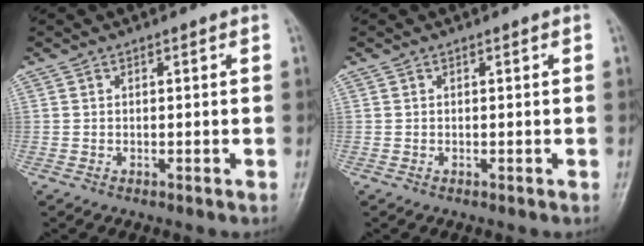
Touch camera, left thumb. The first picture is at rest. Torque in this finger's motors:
{"motor_torque": [0.00, 0.00, -0.05, 0.03, 0.00]}